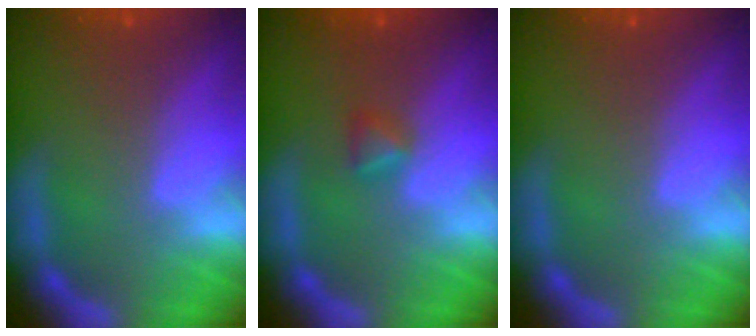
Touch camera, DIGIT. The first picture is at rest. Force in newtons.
{"total": 1.4}
{"total": 0.0}